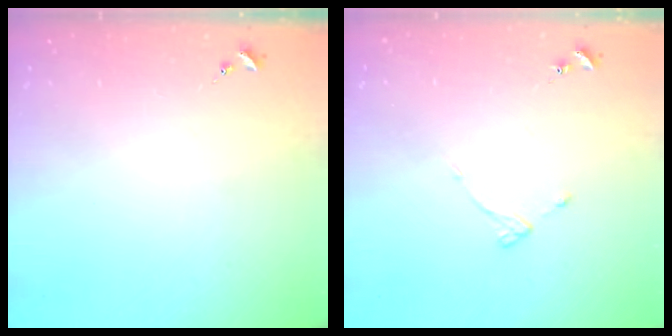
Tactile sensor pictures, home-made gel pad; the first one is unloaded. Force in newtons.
{"total": 3.6, "press": 3.6, "slide": 0.6}